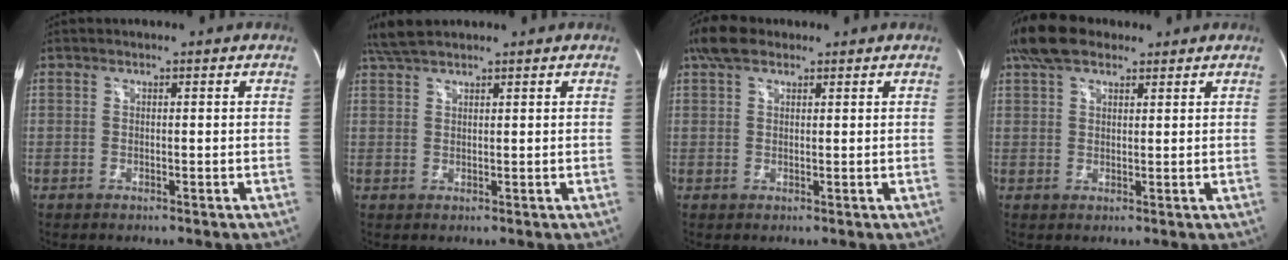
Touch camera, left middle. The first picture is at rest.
{"total": 3.8, "force": [3.3, 0.6, 1.7], "torque": [-0.047, 0.018, 0.068]}
{"total": 4.5, "force": [3.1, 2.1, 2.5], "torque": [-0.062, 0.025, 0.063]}
{"total": 6.9, "force": [5.1, 3.0, 3.5], "torque": [-0.080, 0.031, 0.096]}